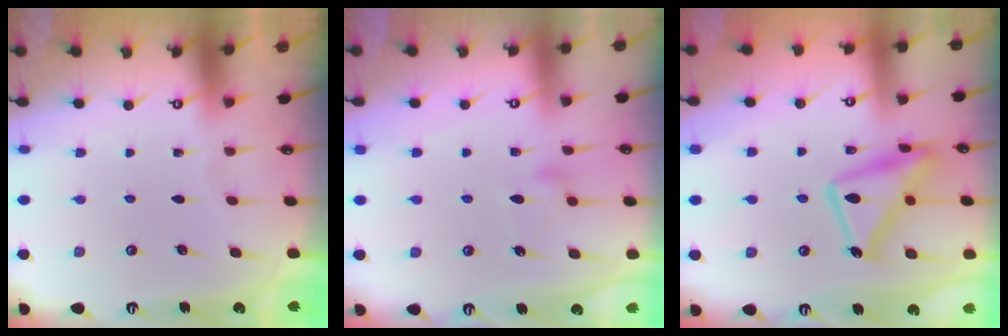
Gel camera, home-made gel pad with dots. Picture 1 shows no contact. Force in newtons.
{"total": 11.3, "press": 11.2, "slide": 0.6}
{"total": 15.9, "press": 15.9, "slide": 1.4}